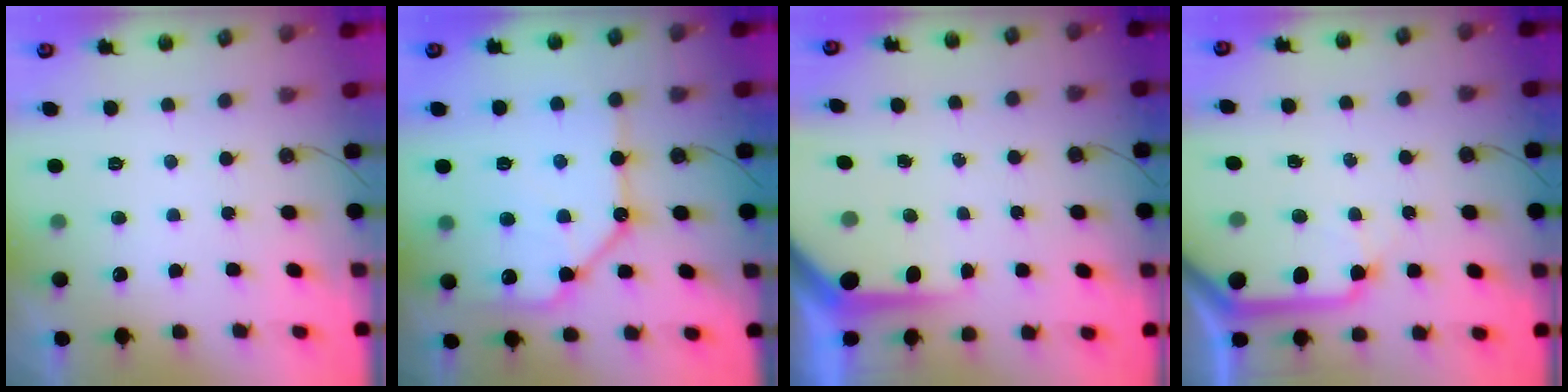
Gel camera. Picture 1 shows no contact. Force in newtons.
{"total": 14.5, "press": 14.5, "slide": 1.5}
{"total": 7.4, "press": 7.4, "slide": 0.7}
{"total": 13.2, "press": 13.1, "slide": 1.5}